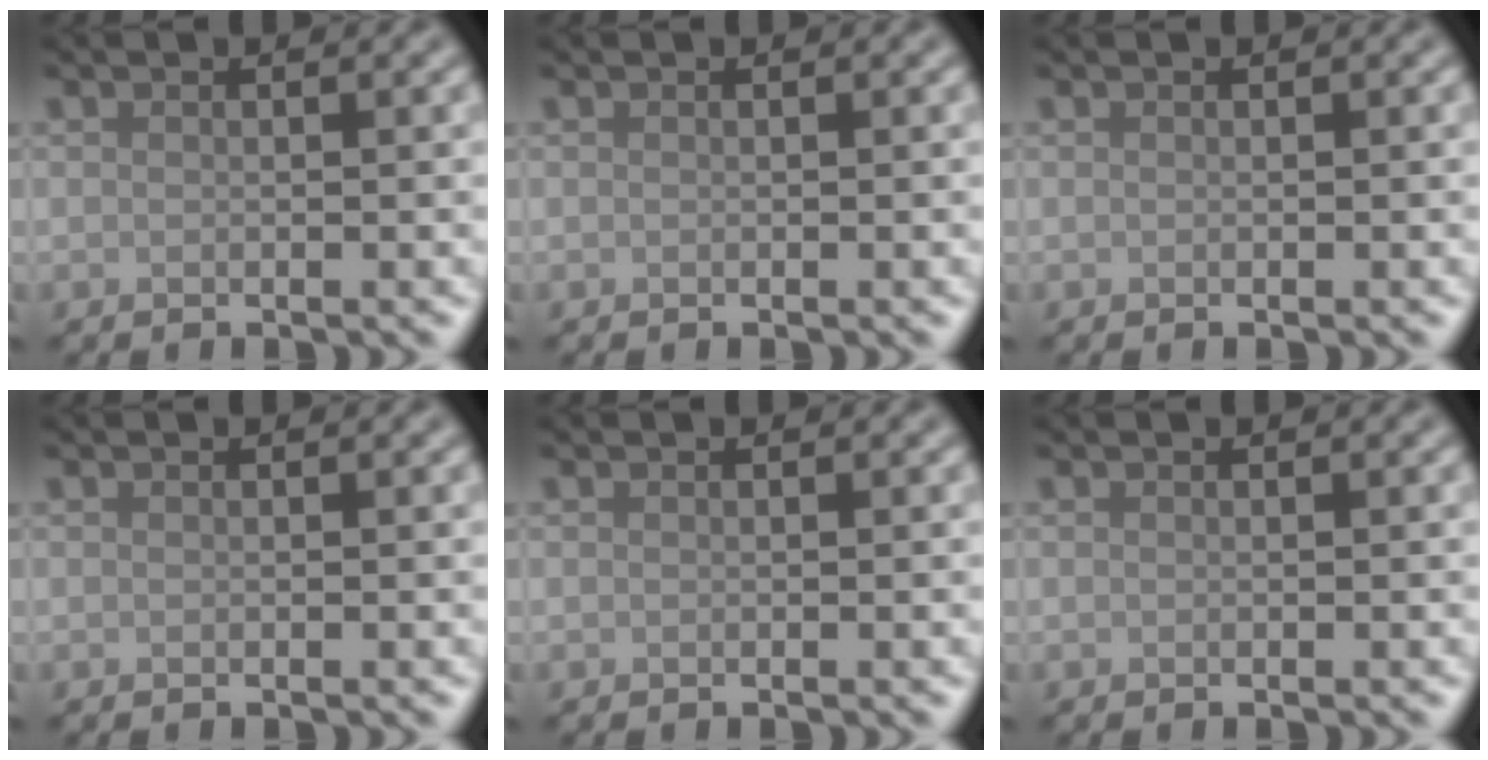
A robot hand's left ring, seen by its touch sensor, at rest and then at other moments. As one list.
[{"total": 0.0}, {"total": 0.0}, {"total": 0.0}, {"total": 0.0}, {"total": 0.0}]